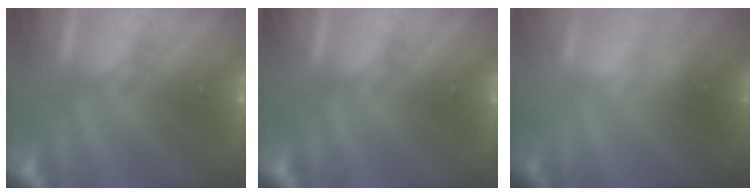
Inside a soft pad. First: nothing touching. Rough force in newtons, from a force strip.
{"total": 0.0}
{"total": 2.4}